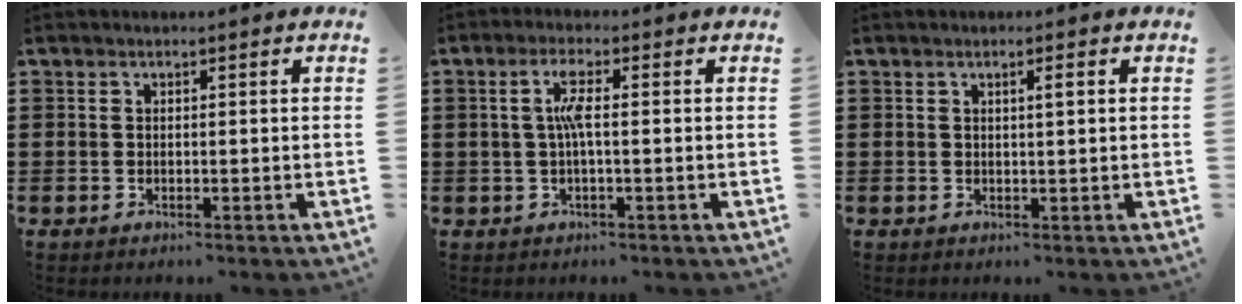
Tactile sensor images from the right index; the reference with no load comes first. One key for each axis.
{"total": 3.7, "fx": 0.0, "fy": 0.5, "fz": 3.7, "tx": -0.078, "ty": 0.000, "tz": -0.007}
{"total": 1.2, "fx": 0.3, "fy": 0.0, "fz": 1.1, "tx": -0.020, "ty": 0.000, "tz": 0.003}